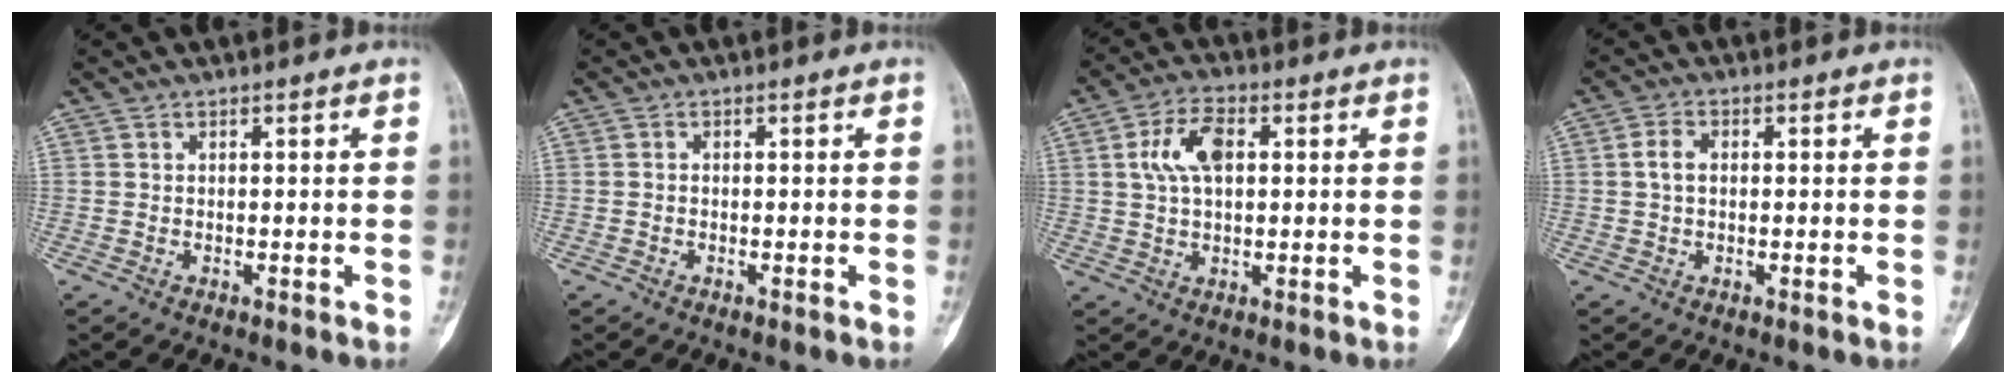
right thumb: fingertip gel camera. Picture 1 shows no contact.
{"total": 0.0}
{"total": 7.9, "force": [1.7, 4.4, 6.3], "torque": [-0.118, 0.009, 0.029]}
{"total": 2.7, "force": [0.2, 1.9, 2.0], "torque": [-0.037, 0.007, 0.000]}